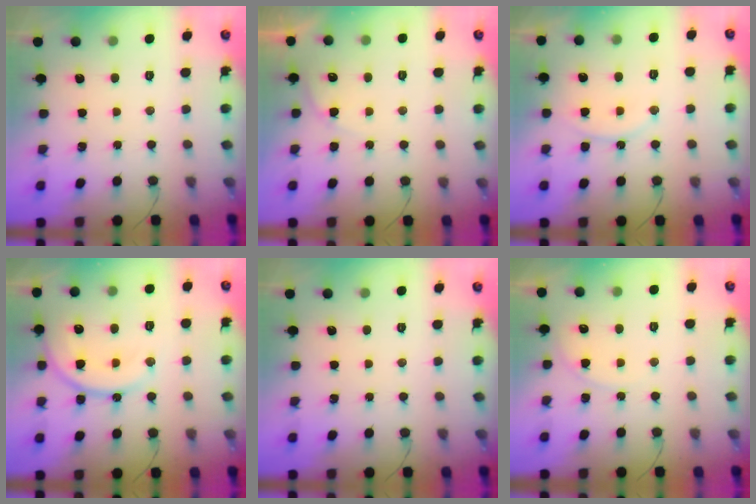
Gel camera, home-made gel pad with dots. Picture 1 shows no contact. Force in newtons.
{"total": 3.9, "press": 3.9, "slide": 0.5}
{"total": 11.8, "press": 11.8, "slide": 0.9}
{"total": 15.4, "press": 15.2, "slide": 1.8}
{"total": 0.0}
{"total": 4.9, "press": 4.9, "slide": 0.5}